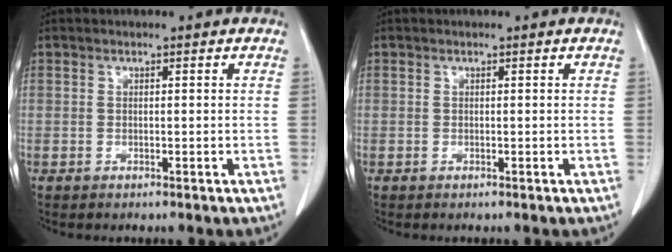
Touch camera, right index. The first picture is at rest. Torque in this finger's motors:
{"motor_torque": [0.00, 0.00, 0.00, 0.00]}